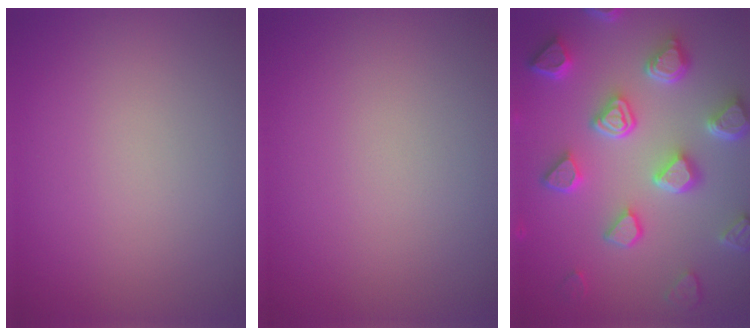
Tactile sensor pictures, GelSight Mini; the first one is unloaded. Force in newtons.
{"total": 0.0}
{"total": 7.0, "press": 5.5, "slide": 4.4}